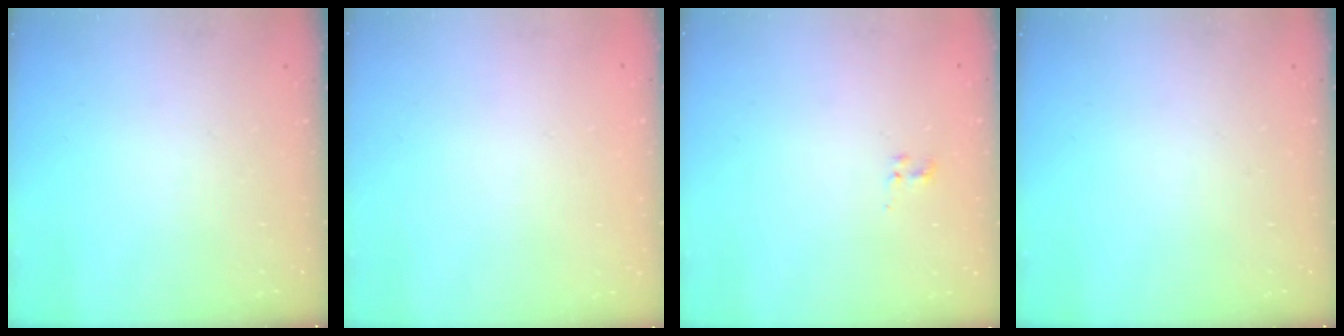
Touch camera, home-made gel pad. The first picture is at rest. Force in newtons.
{"total": 1.7, "press": 1.7, "slide": 0.2}
{"total": 1.5, "press": 1.3, "slide": 0.9}
{"total": 0.0}